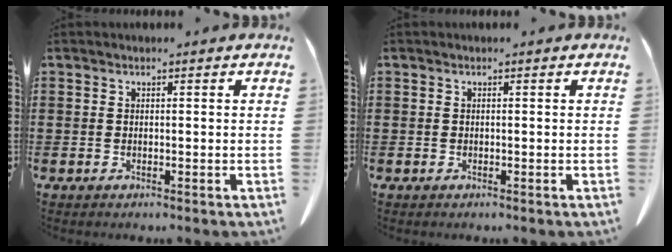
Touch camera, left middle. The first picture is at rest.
{"total": 0.0}